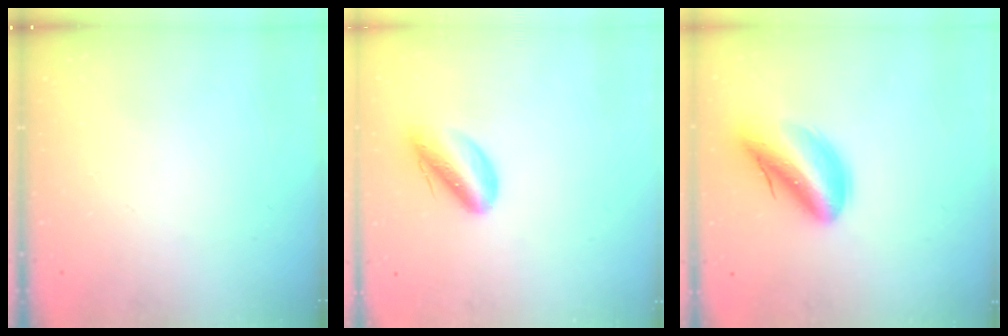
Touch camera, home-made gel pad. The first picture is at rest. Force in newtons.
{"total": 9.4, "press": 9.1, "slide": 2.6}
{"total": 12.5, "press": 11.9, "slide": 3.8}